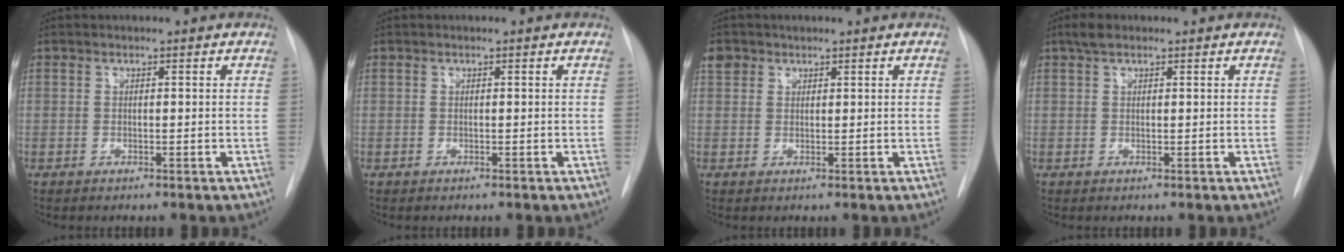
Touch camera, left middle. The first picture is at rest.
{"total": 0.0}
{"total": 2.2, "force": [1.3, 1.7, 0.3], "torque": [0.001, 0.010, 0.022]}
{"total": 1.9, "force": [1.3, 0.8, 1.1], "torque": [-0.022, 0.014, 0.025]}